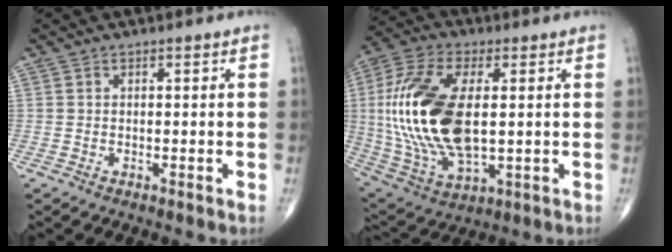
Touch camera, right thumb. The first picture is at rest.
{"total": 23.1, "force": [1.5, 11.5, 19.9], "torque": [-0.426, -0.012, 0.032]}